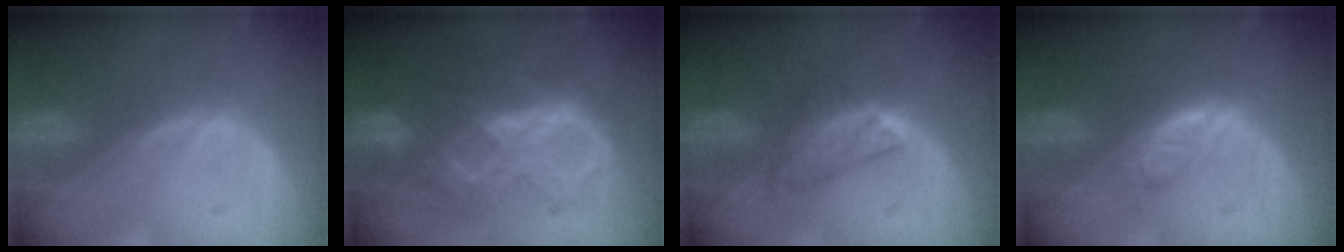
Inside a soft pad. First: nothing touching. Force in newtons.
{"total": 9.3, "press": 9.2, "slide": 0.9}
{"total": 4.4, "press": 4.3, "slide": 0.8}
{"total": 3.8, "press": 3.8, "slide": 0.1}